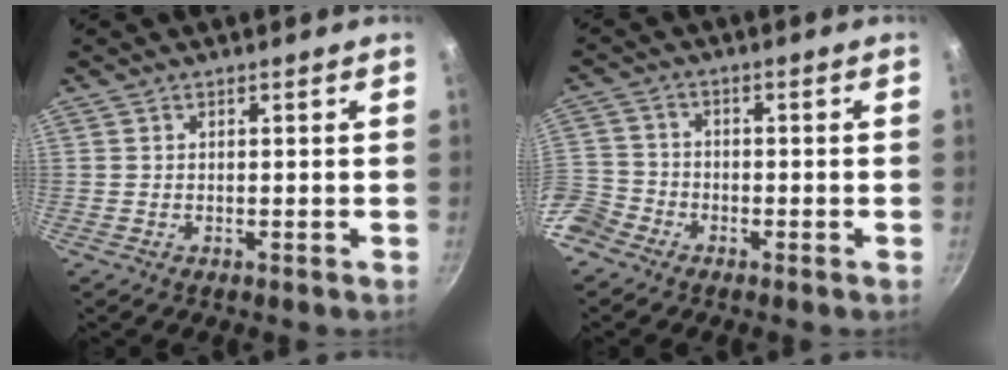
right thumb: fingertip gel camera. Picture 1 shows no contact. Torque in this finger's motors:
{"motor_torque": [1.54, 1.30, 0.96, -0.61, 0.18]}